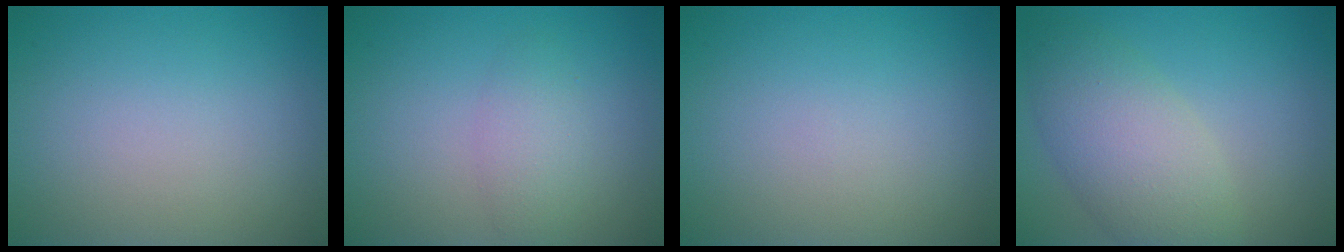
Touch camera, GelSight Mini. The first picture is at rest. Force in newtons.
{"total": 2.3, "press": 2.3, "slide": 0.0}
{"total": 0.0}
{"total": 5.7, "press": 5.7, "slide": 0.4}